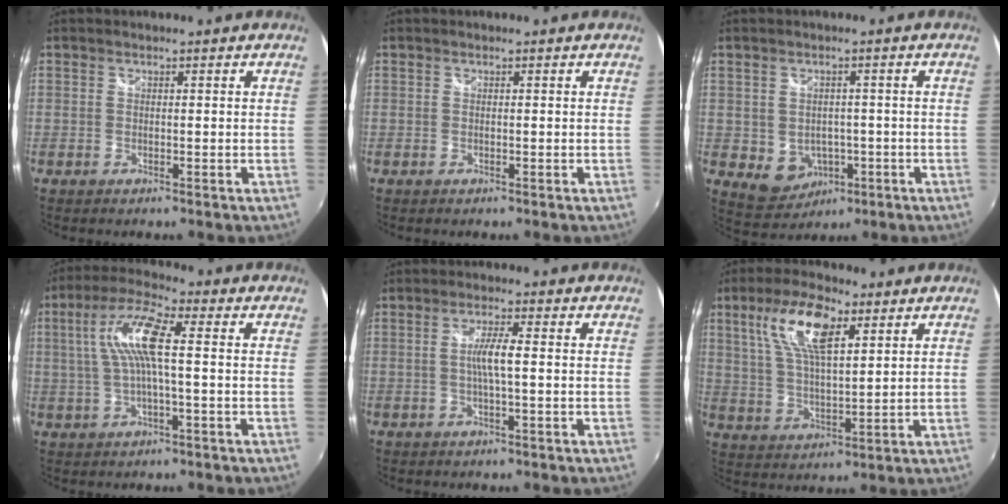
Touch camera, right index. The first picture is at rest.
{"total": 0.0}
{"total": 6.6, "force": [-1.9, 5.6, 2.9], "torque": [-0.070, -0.001, -0.009]}
{"total": 10.3, "force": [1.0, 2.0, 10.1], "torque": [-0.198, 0.014, 0.020]}
{"total": 4.2, "force": [-0.2, 0.1, 4.2], "torque": [-0.079, 0.002, -0.003]}
{"total": 11.7, "force": [5.4, 4.1, 9.6], "torque": [-0.187, 0.016, 0.104]}